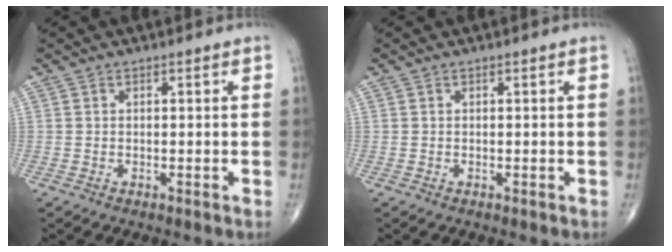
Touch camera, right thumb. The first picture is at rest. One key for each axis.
{"total": 0.0}